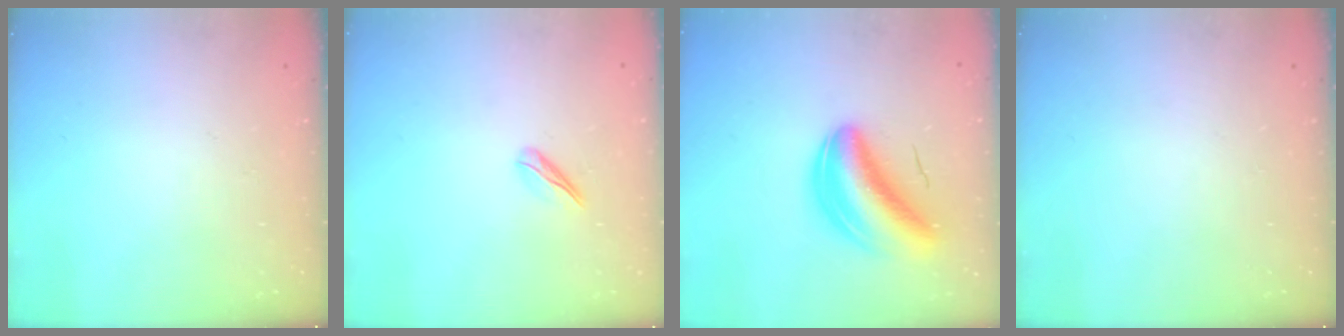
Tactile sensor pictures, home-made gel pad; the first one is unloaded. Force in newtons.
{"total": 3.5, "press": 3.4, "slide": 0.9}
{"total": 9.7, "press": 9.3, "slide": 2.8}
{"total": 0.0}